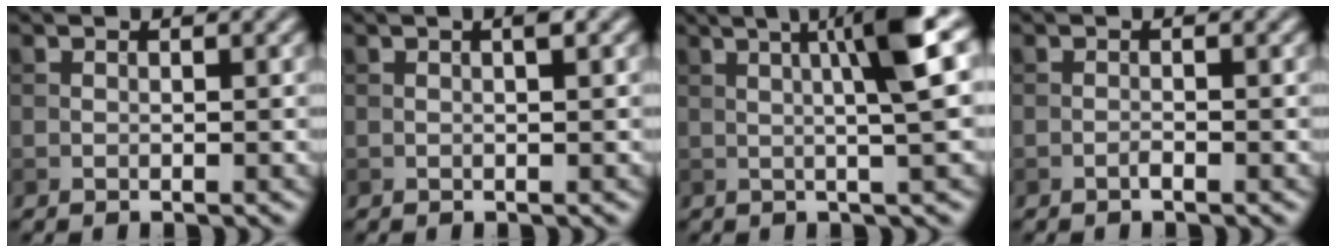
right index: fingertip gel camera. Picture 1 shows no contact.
{"total": 1.0, "force": [0.2, 0.1, 0.9], "torque": [-0.017, 0.005, 0.004]}
{"total": 6.9, "force": [1.5, 0.9, 6.7], "torque": [-0.089, 0.018, 0.023]}
{"total": 0.6, "force": [-0.5, 0.1, 0.4], "torque": [-0.008, 0.002, -0.010]}